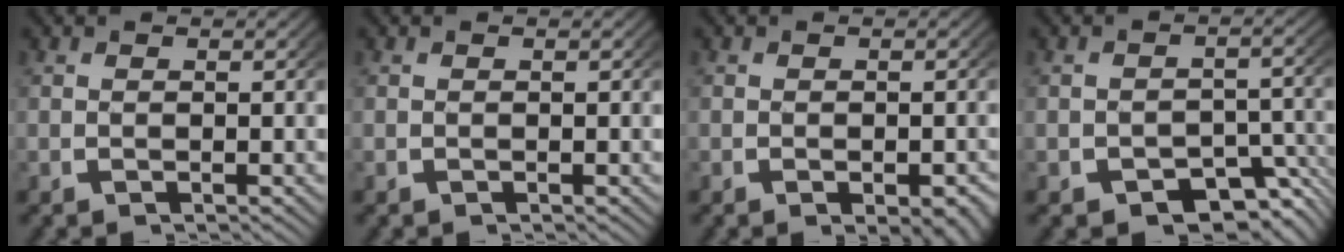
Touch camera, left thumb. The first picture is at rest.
{"total": 0.0}
{"total": 2.2, "force": [-0.8, 1.2, 1.7], "torque": [-0.026, -0.012, -0.008]}
{"total": 5.1, "force": [-2.9, 3.2, 2.7], "torque": [-0.036, -0.020, -0.038]}